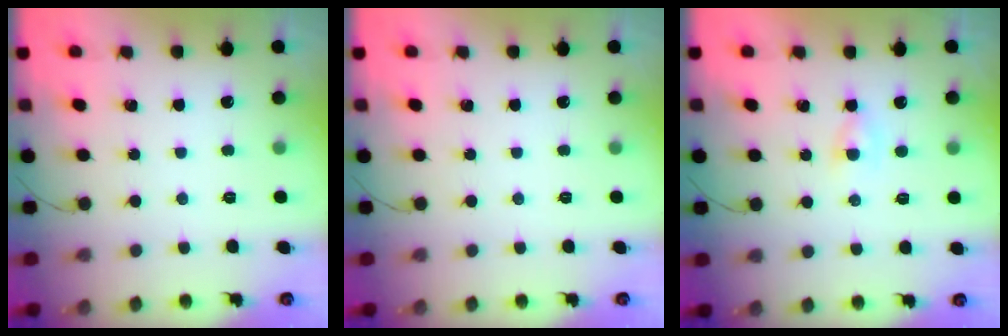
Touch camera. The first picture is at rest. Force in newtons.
{"total": 0.0}
{"total": 1.6, "press": 1.5, "slide": 0.6}